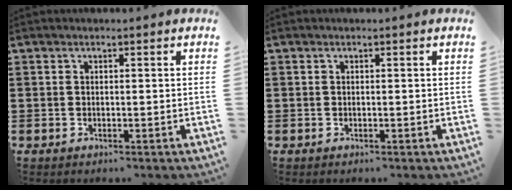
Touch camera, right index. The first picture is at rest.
{"total": 0.0}